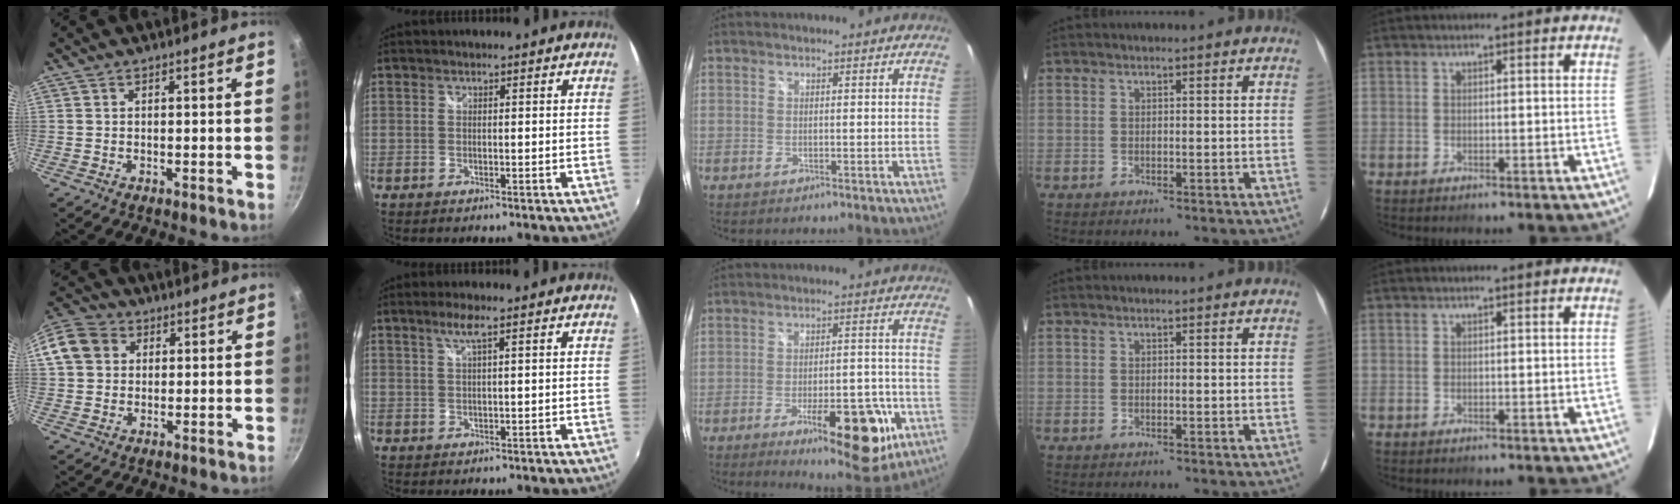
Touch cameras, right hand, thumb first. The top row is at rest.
{"thumb": {"total": 10.6, "force": [2.4, 9.0, 5.0], "torque": [-0.084, 0.022, 0.030]}, "index": {"total": 2.4, "force": [1.3, -0.4, 2.0], "torque": [-0.040, 0.001, 0.026]}, "middle": {"total": 15.3, "force": [-7.2, 5.6, 12.3], "torque": [-0.177, -0.010, -0.084]}}